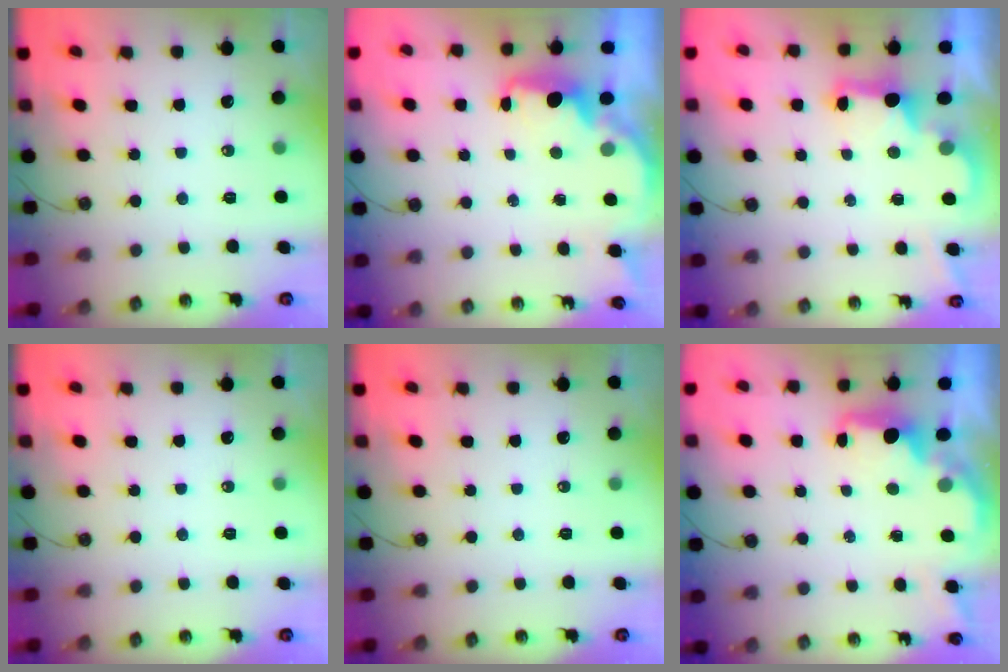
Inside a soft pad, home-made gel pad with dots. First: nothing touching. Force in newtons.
{"total": 2.5, "press": 2.3, "slide": 0.8}
{"total": 2.4, "press": 2.3, "slide": 0.7}
{"total": 0.0}
{"total": 0.0}
{"total": 2.1, "press": 2.0, "slide": 0.8}